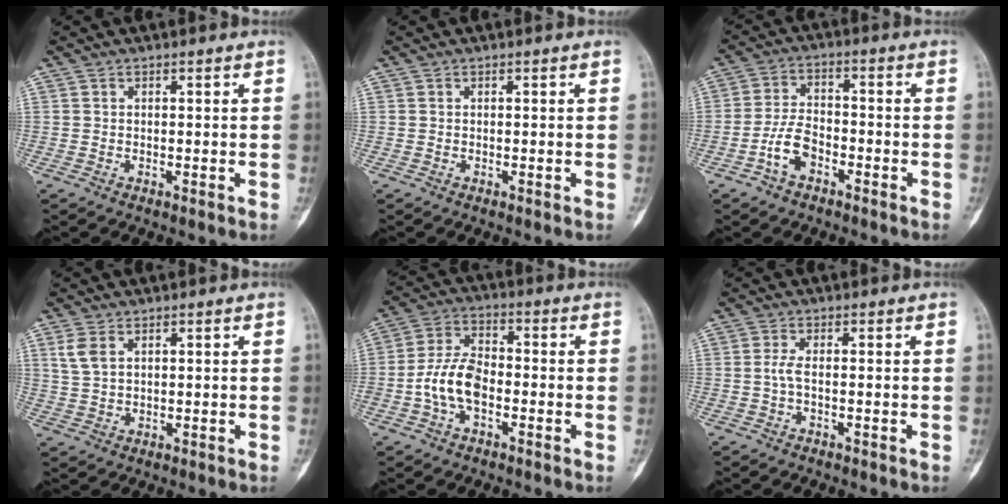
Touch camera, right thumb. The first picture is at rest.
{"total": 0.0}
{"total": 6.5, "force": [-3.3, 3.7, 4.1], "torque": [-0.077, 0.029, -0.068]}
{"total": 4.0, "force": [1.8, 2.3, 2.8], "torque": [-0.058, 0.002, 0.044]}
{"total": 9.1, "force": [-2.5, 5.3, 7.0], "torque": [-0.133, 0.031, -0.056]}
{"total": 1.8, "force": [-0.3, 0.5, 1.7], "torque": [-0.037, 0.001, -0.009]}